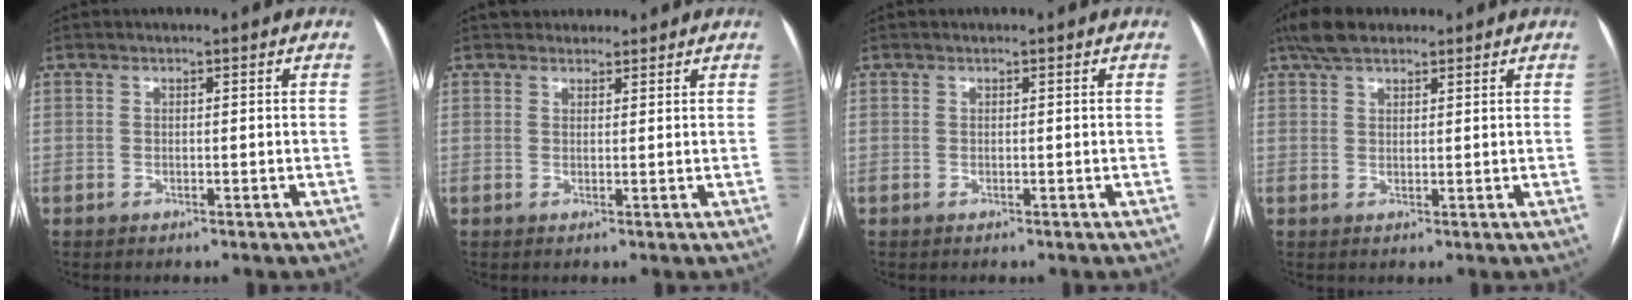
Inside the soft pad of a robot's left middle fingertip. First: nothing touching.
{"total": 3.9, "force": [3.5, 1.6, 0.5], "torque": [0.003, 0.023, 0.051]}
{"total": 0.0}
{"total": 5.0, "force": [3.8, 2.2, 2.4], "torque": [-0.052, 0.024, 0.073]}